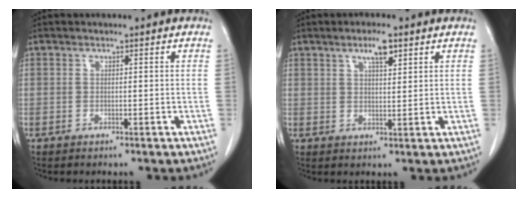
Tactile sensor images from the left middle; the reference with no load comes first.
{"total": 3.8, "force": [2.4, 0.8, 2.9], "torque": [-0.053, 0.002, 0.041]}